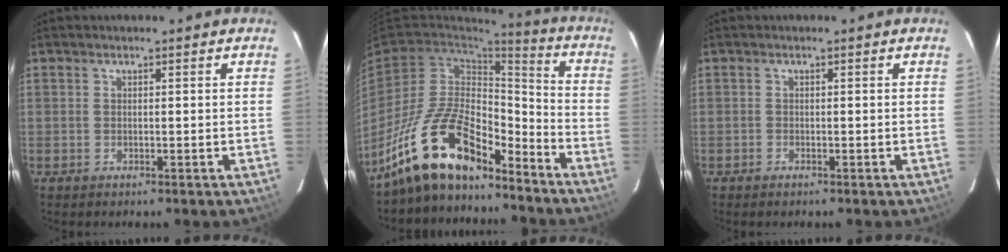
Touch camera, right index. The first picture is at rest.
{"total": 18.3, "force": [-14.1, 7.0, 9.3], "torque": [-0.192, 0.014, -0.246]}
{"total": 0.7, "force": [-0.6, 0.3, 0.1], "torque": [-0.005, 0.000, -0.012]}